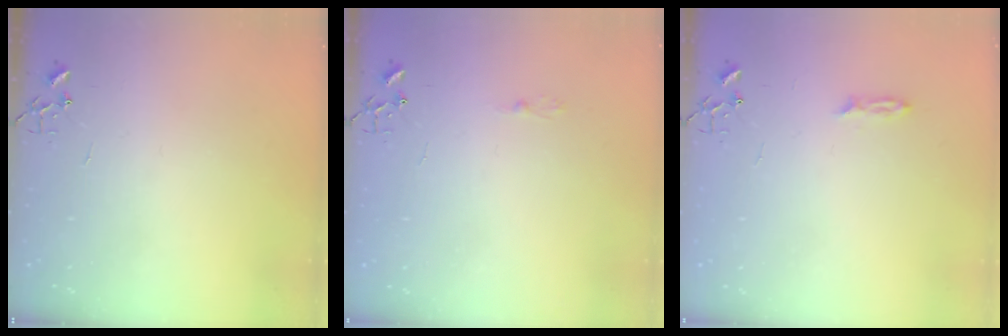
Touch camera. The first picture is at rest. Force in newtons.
{"total": 2.5, "press": 2.5, "slide": 0.3}
{"total": 3.2, "press": 3.2, "slide": 0.4}